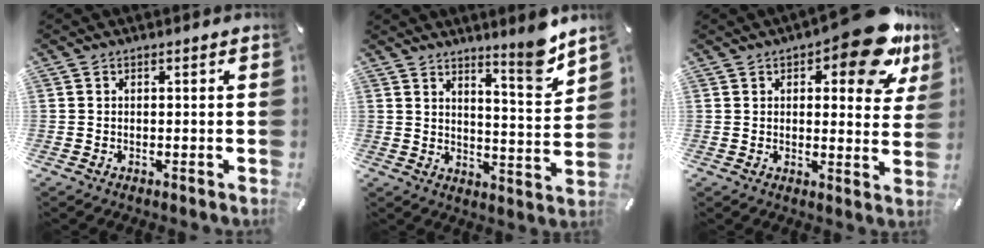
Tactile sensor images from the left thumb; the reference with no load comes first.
{"total": 9.2, "force": [7.9, 0.5, 4.8], "torque": [-0.060, -0.071, 0.130]}
{"total": 16.6, "force": [9.5, 6.4, 11.9], "torque": [-0.148, -0.062, 0.153]}